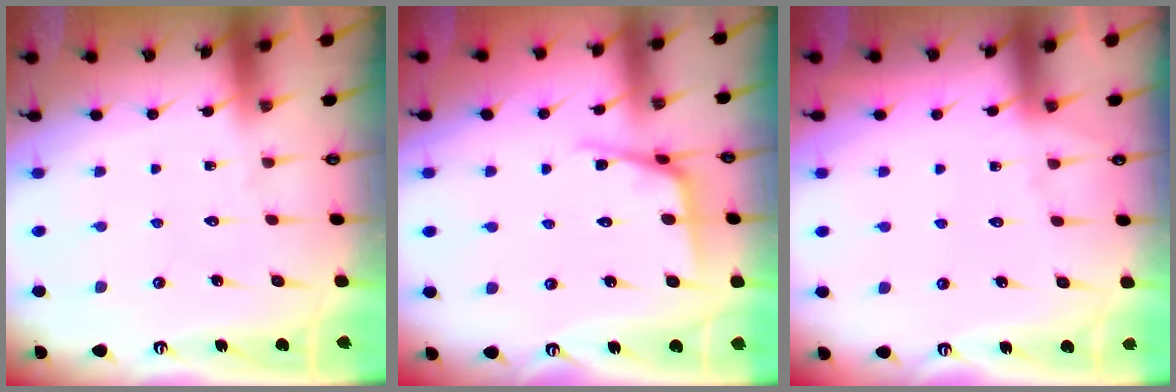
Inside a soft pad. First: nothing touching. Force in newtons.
{"total": 5.2, "press": 5.2, "slide": 0.6}
{"total": 3.3, "press": 3.2, "slide": 0.5}